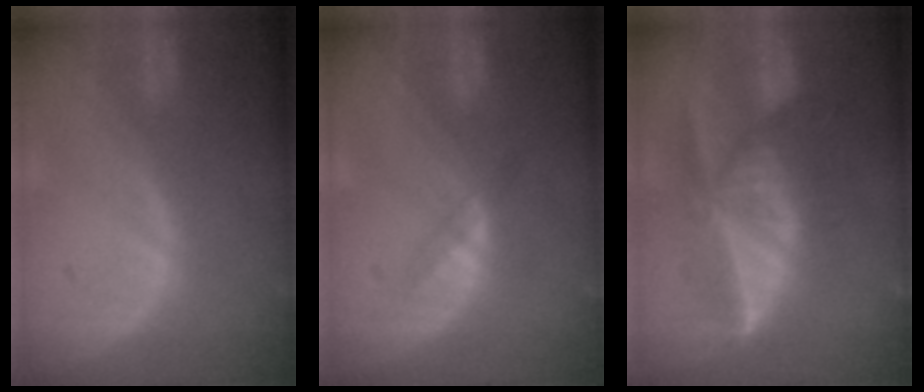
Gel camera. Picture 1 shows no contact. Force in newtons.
{"total": 1.5, "press": 1.5, "slide": 0.1}
{"total": 6.9, "press": 6.9, "slide": 0.2}